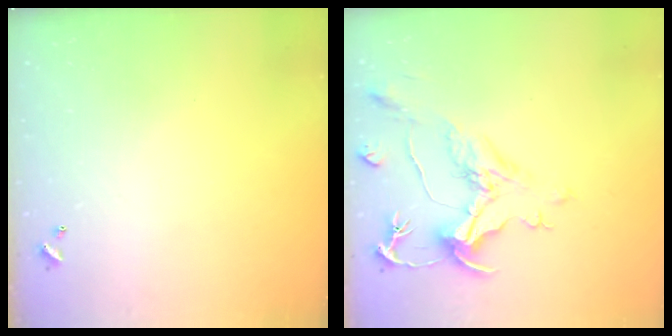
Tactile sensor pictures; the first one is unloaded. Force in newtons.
{"total": 1.6, "press": 0.1, "slide": 1.6}